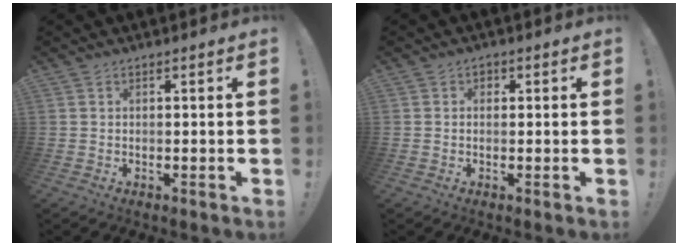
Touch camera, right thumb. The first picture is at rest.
{"total": 1.1, "force": [0.0, 1.0, 0.6], "torque": [-0.005, 0.002, -0.003]}